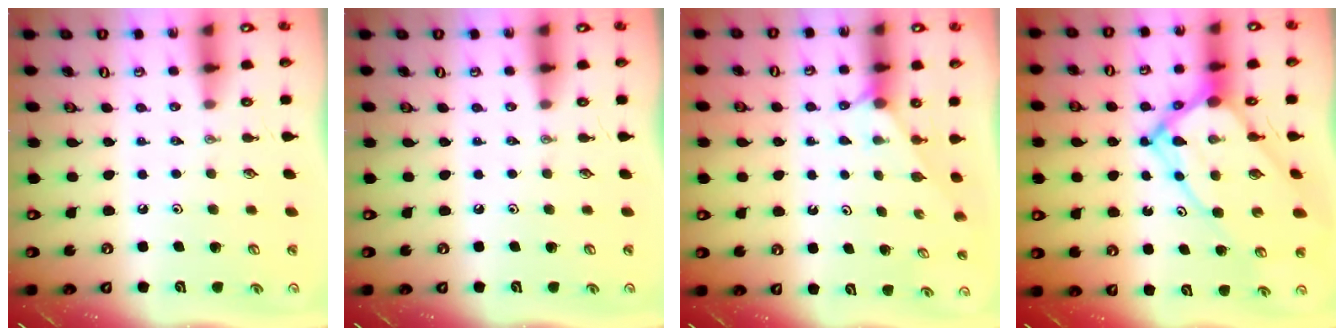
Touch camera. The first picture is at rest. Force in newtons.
{"total": 0.0}
{"total": 1.5, "press": 1.4, "slide": 0.2}
{"total": 16.3, "press": 16.3, "slide": 1.6}